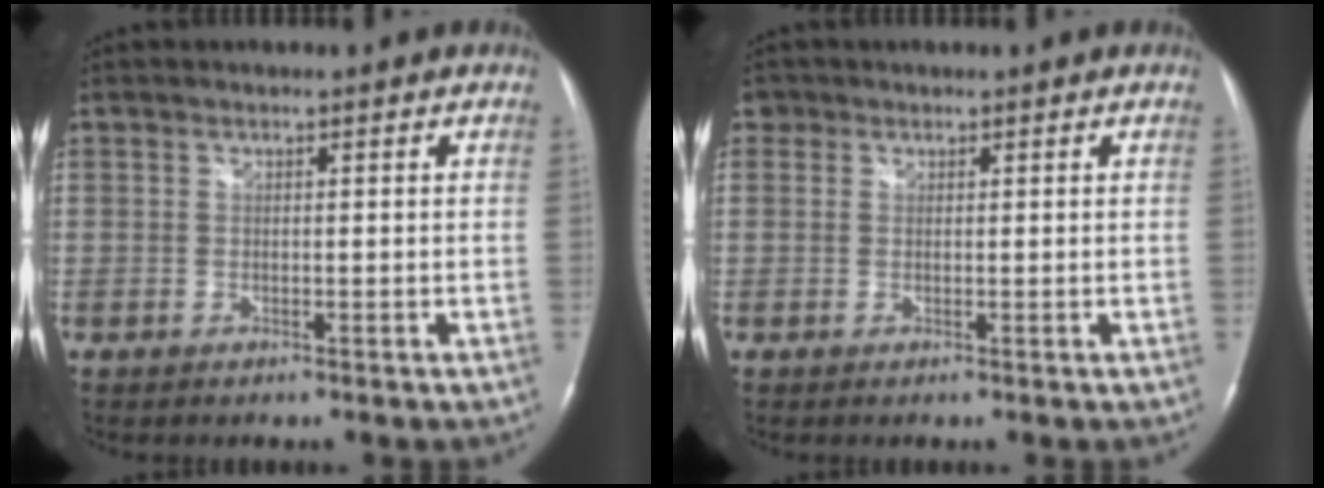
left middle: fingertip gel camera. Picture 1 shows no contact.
{"total": 1.3, "force": [0.7, 1.2, 0.1], "torque": [0.008, 0.006, 0.007]}